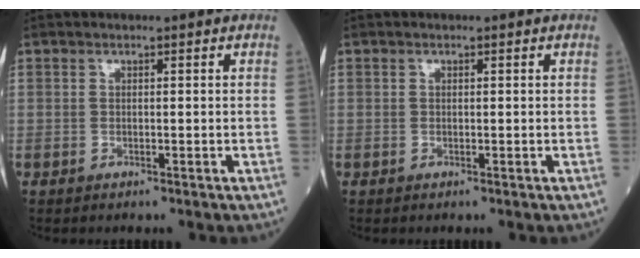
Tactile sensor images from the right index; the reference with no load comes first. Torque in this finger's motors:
{"motor_torque": [-0.02, 0.01, -0.02, 0.01]}